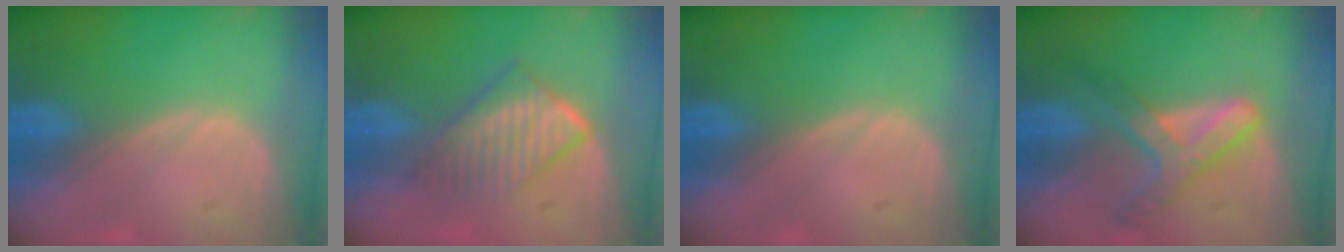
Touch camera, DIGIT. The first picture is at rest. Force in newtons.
{"total": 6.9, "press": 5.9, "slide": 3.5}
{"total": 0.0}
{"total": 7.0, "press": 5.9, "slide": 3.7}